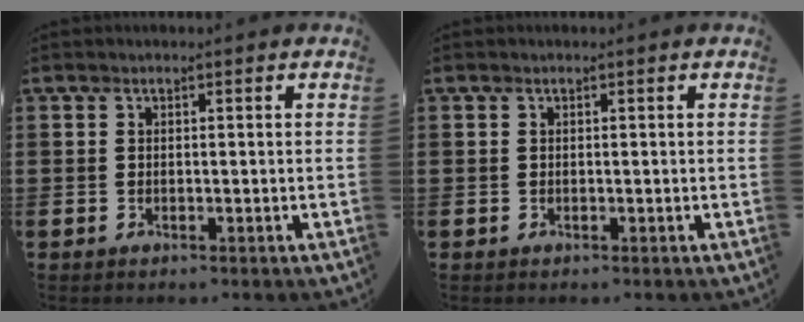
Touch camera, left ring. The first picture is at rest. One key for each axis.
{"total": 0.0}